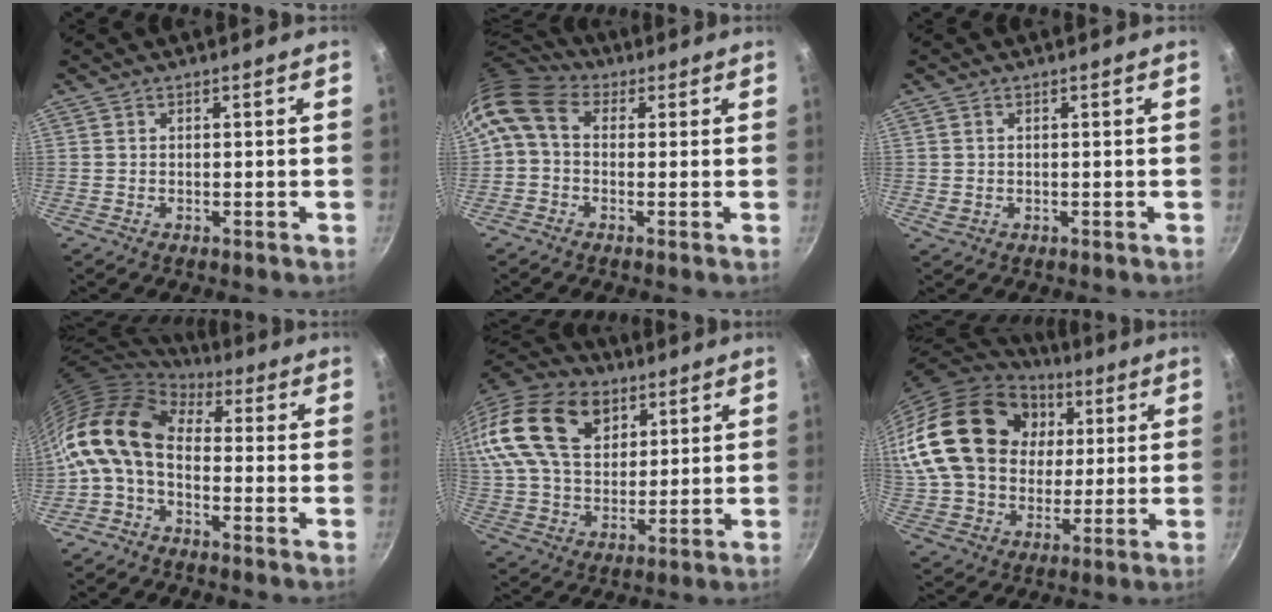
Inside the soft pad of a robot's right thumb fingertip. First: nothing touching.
{"total": 9.4, "force": [1.7, 7.0, 6.1], "torque": [-0.119, 0.024, 0.013]}
{"total": 1.2, "force": [0.2, 0.9, 0.7], "torque": [-0.009, 0.000, 0.007]}
{"total": 13.2, "force": [-0.9, 8.4, 10.1], "torque": [-0.186, 0.027, -0.037]}
{"total": 27.2, "force": [12.1, 17.7, 16.7], "torque": [-0.350, 0.020, 0.215]}
{"total": 28.2, "force": [6.6, 21.0, 17.7], "torque": [-0.321, 0.018, 0.123]}